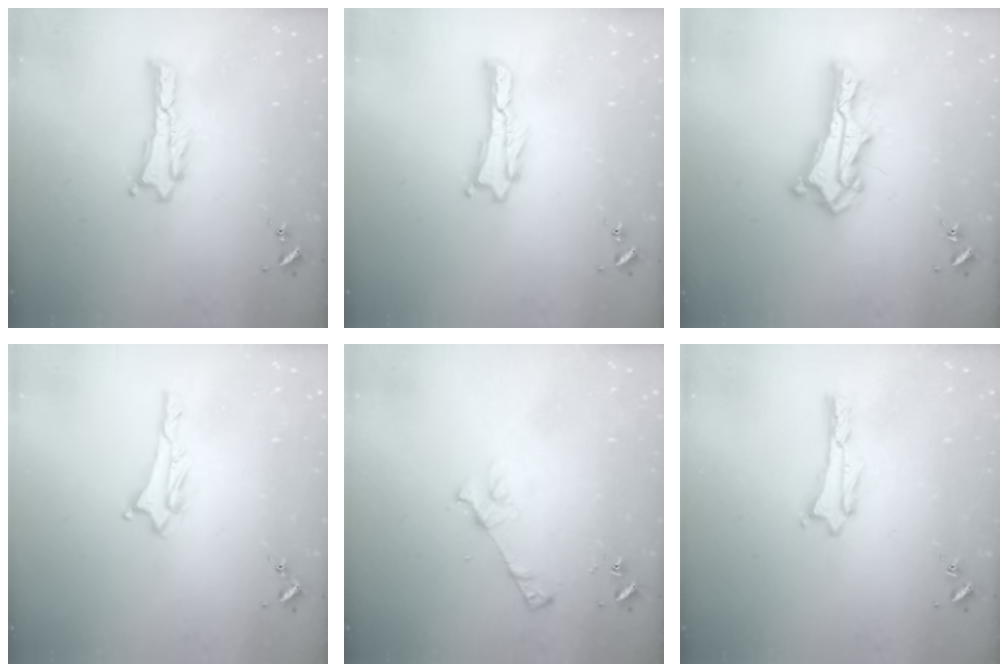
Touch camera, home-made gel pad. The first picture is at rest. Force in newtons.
{"total": 0.0}
{"total": 7.4, "press": 7.3, "slide": 0.6}
{"total": 0.8, "press": 0.8, "slide": 0.1}
{"total": 3.4, "press": 3.3, "slide": 0.2}
{"total": 0.5, "press": 0.5, "slide": 0.2}